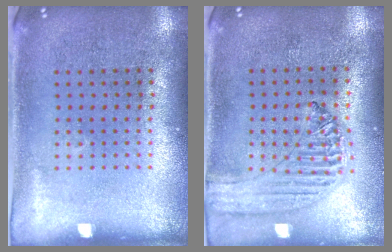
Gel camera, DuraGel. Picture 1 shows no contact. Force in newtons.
{"total": 1.3, "press": 1.3, "slide": 0.1}